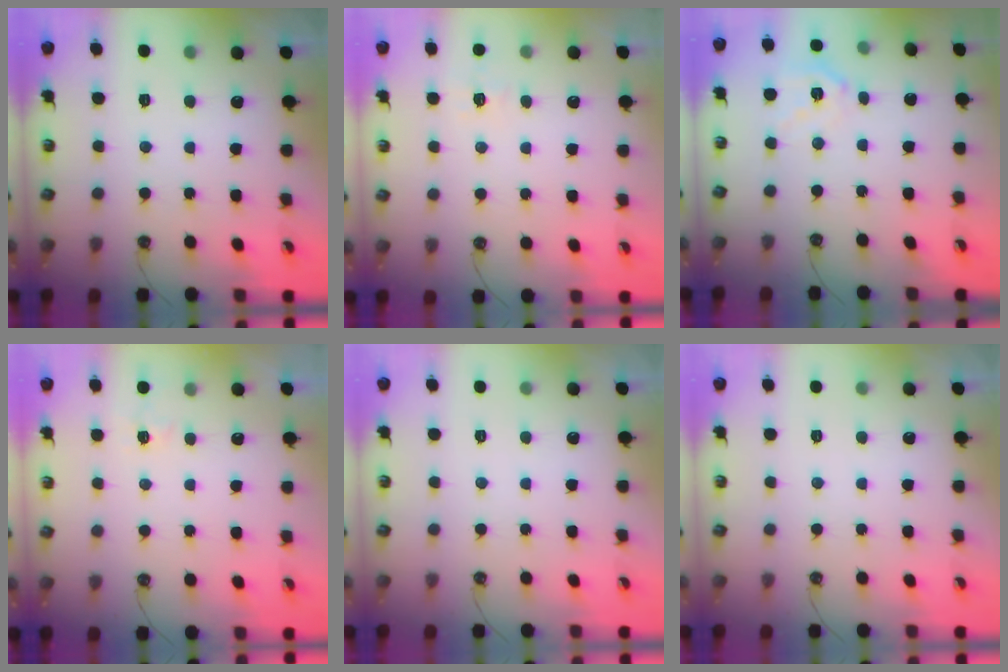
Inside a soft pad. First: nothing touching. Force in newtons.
{"total": 6.2, "press": 6.2, "slide": 0.5}
{"total": 12.0, "press": 11.9, "slide": 1.7}
{"total": 2.6, "press": 2.6, "slide": 0.4}
{"total": 0.0}
{"total": 0.0}